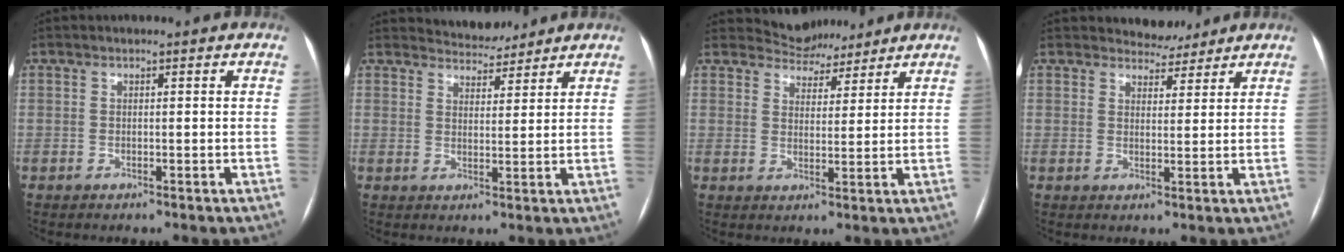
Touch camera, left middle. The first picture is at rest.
{"total": 5.0, "force": [4.8, 1.2, 0.1], "torque": [-0.002, 0.006, 0.072]}
{"total": 5.9, "force": [5.5, 2.2, -0.1], "torque": [0.000, 0.006, 0.086]}
{"total": 3.9, "force": [3.6, 1.5, 0.0], "torque": [0.003, -0.003, 0.050]}